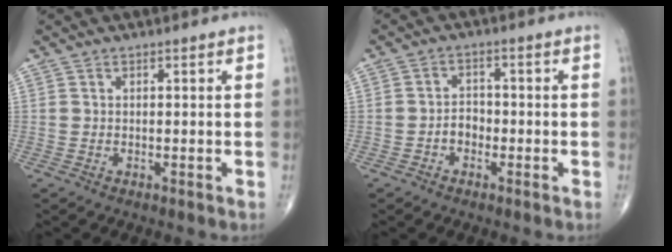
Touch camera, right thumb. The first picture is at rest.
{"total": 3.1, "force": [-1.3, 2.4, 1.6], "torque": [-0.011, 0.015, -0.028]}